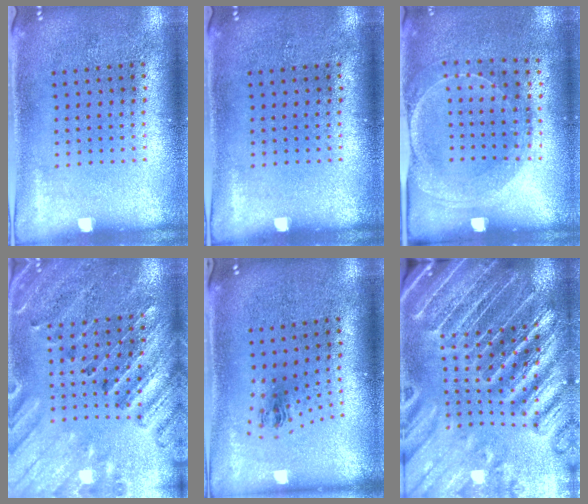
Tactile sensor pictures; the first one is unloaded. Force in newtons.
{"total": 0.0}
{"total": 1.5, "press": 1.5, "slide": 0.4}
{"total": 2.7, "press": 2.6, "slide": 0.8}
{"total": 1.1, "press": 0.5, "slide": 1.0}
{"total": 5.0, "press": 4.5, "slide": 2.3}